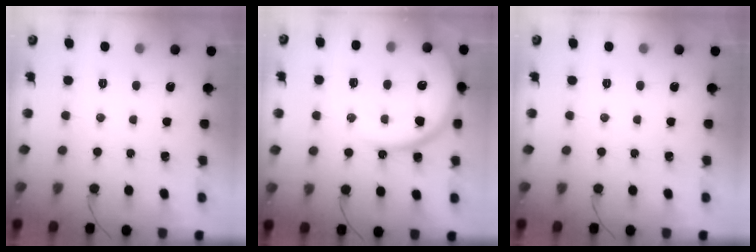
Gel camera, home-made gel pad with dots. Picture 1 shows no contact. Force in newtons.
{"total": 15.4, "press": 15.3, "slide": 1.6}
{"total": 0.0}